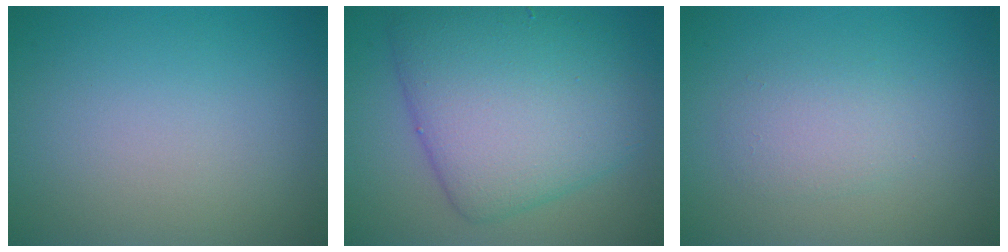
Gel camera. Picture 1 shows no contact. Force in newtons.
{"total": 9.2, "press": 9.2, "slide": 0.3}
{"total": 2.0, "press": 2.0, "slide": 0.0}